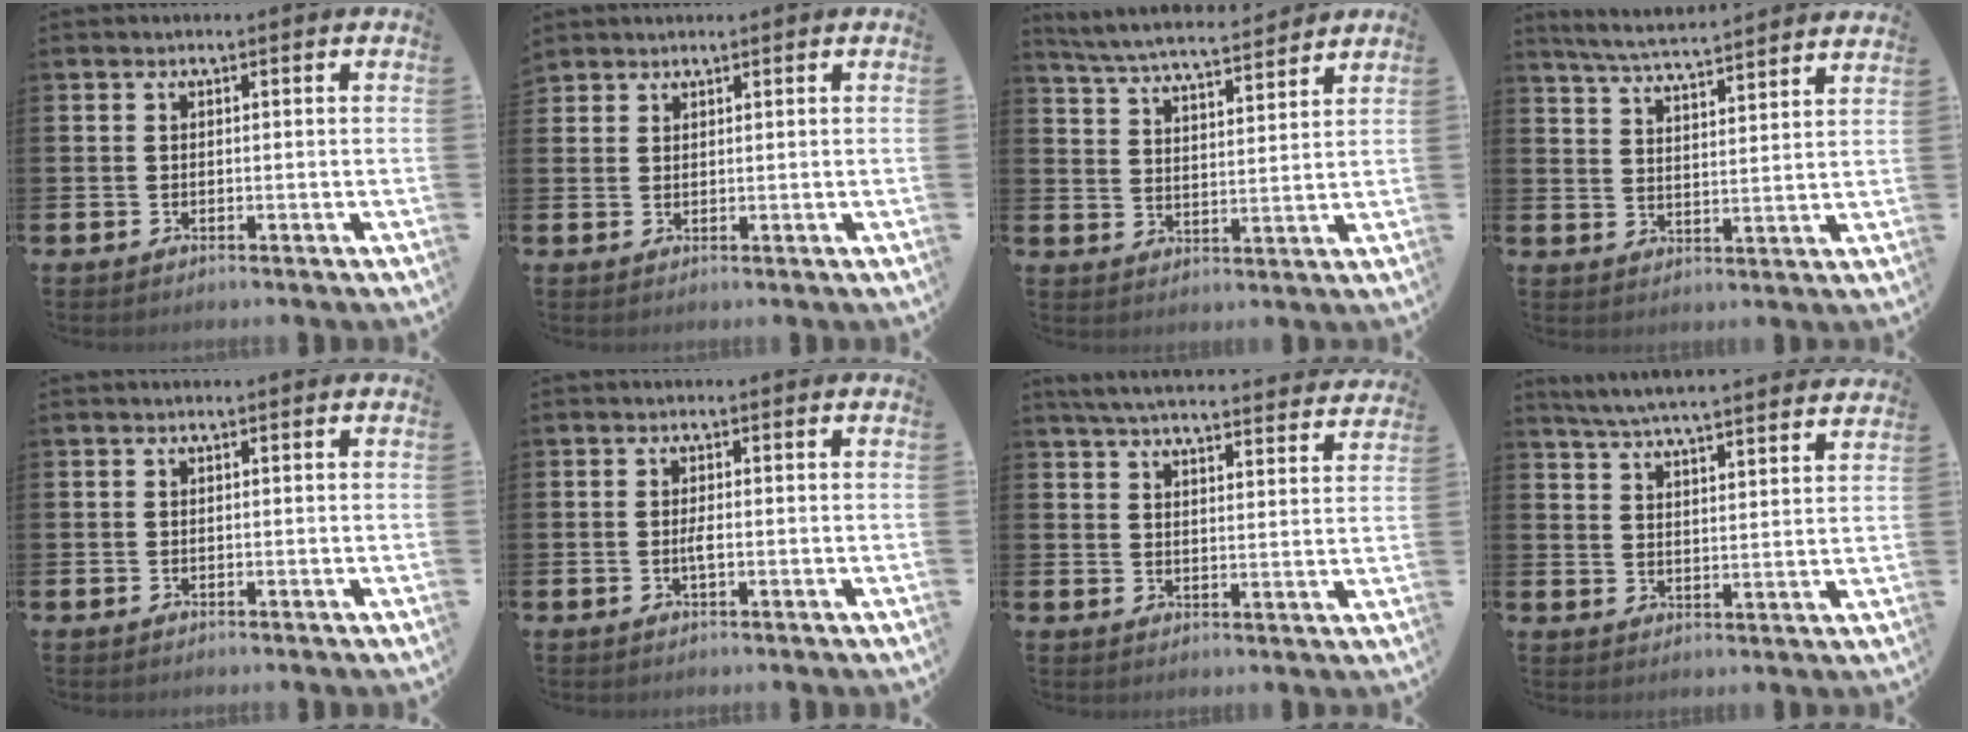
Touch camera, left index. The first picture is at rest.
{"total": 1.8, "force": [1.8, 0.6, -0.1], "torque": [0.009, -0.002, 0.032]}
{"total": 6.1, "force": [6.0, 0.3, 1.4], "torque": [-0.052, -0.038, 0.105]}
{"total": 5.6, "force": [5.5, -0.2, 1.0], "torque": [-0.042, -0.041, 0.096]}
{"total": 0.0}
{"total": 1.2, "force": [-0.2, 0.2, 1.2], "torque": [-0.027, 0.001, -0.004]}
{"total": 5.3, "force": [5.2, 0.4, 1.0], "torque": [-0.035, -0.038, 0.090]}
{"total": 5.7, "force": [5.6, -0.1, 1.0], "torque": [-0.041, -0.036, 0.099]}